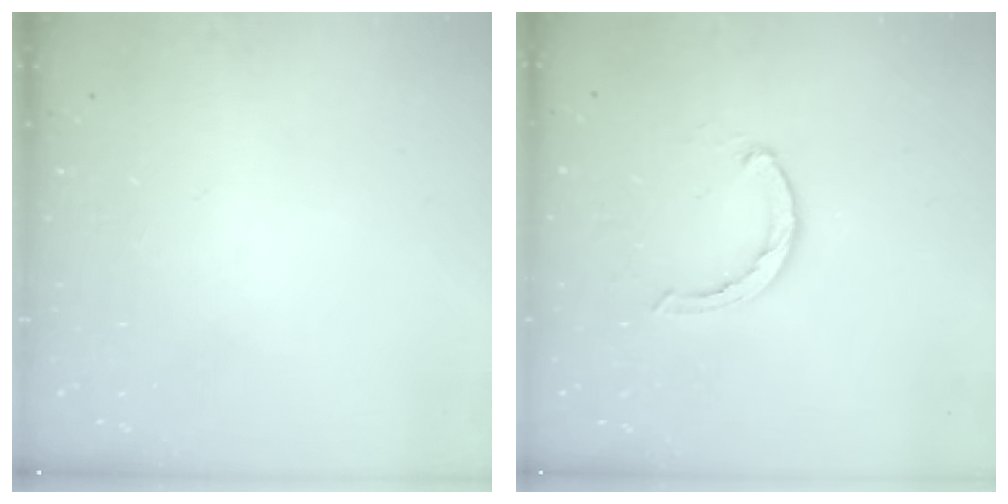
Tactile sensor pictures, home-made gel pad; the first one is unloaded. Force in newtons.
{"total": 2.1, "press": 2.0, "slide": 0.4}